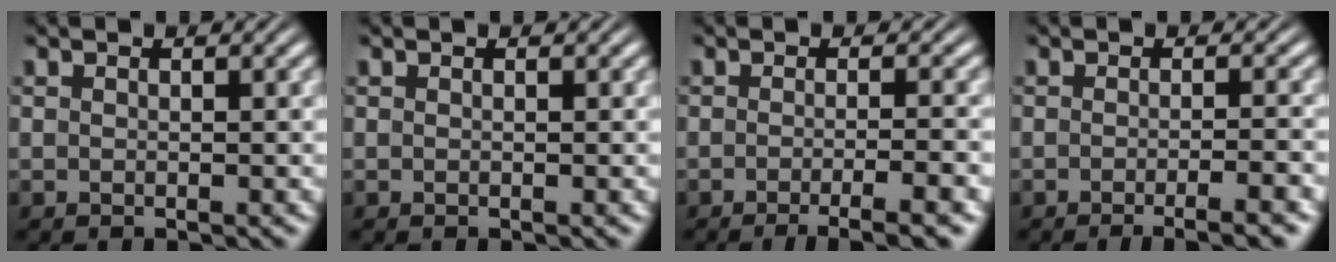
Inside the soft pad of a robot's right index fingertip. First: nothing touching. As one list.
[{"total": 0.0}, {"total": 5.2, "force": [-4.3, 0.6, 2.9], "torque": [-0.030, -0.005, -0.066]}, {"total": 4.1, "force": [-3.4, 0.3, 2.2], "torque": [-0.018, 0.002, -0.057]}]